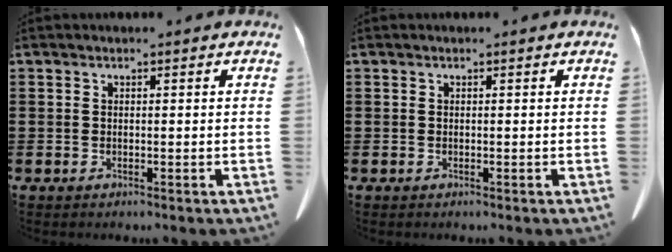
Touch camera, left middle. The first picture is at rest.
{"total": 0.0}